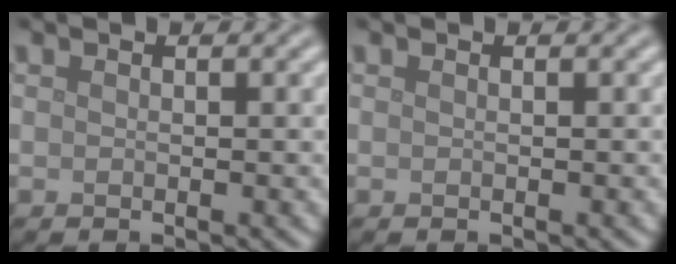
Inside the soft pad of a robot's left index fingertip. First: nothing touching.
{"total": 0.0}